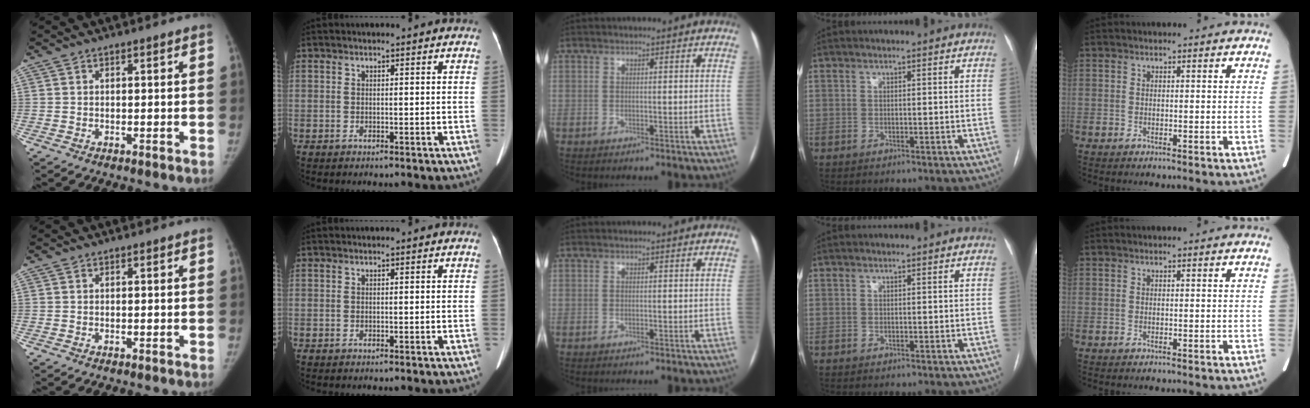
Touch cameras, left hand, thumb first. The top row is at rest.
{}